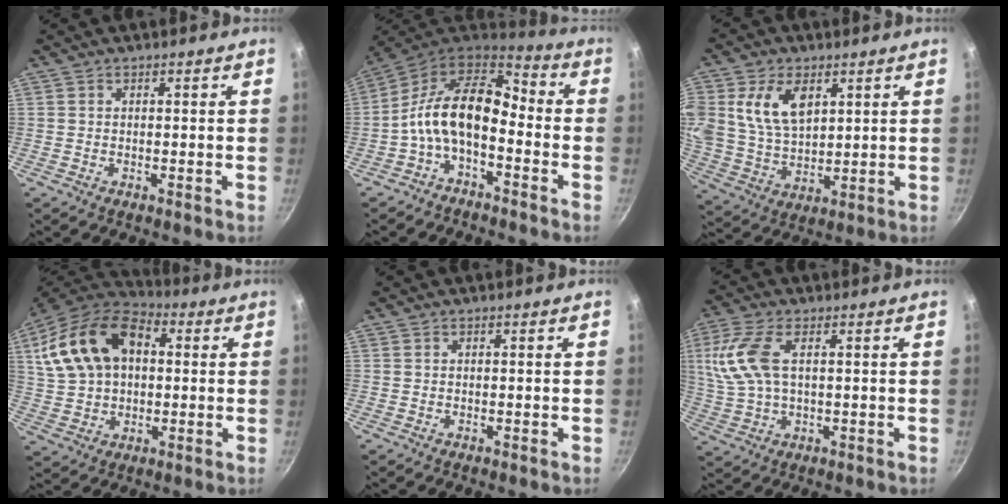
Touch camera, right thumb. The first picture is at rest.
{"total": 14.6, "force": [-3.3, 8.6, 11.4], "torque": [-0.198, 0.060, -0.081]}
{"total": 12.2, "force": [4.3, 7.9, 8.3], "torque": [-0.147, -0.025, 0.090]}
{"total": 19.3, "force": [4.5, 12.8, 13.8], "torque": [-0.243, 0.027, 0.073]}
{"total": 0.0}
{"total": 10.1, "force": [2.2, 5.0, 8.5], "torque": [-0.182, 0.009, 0.045]}